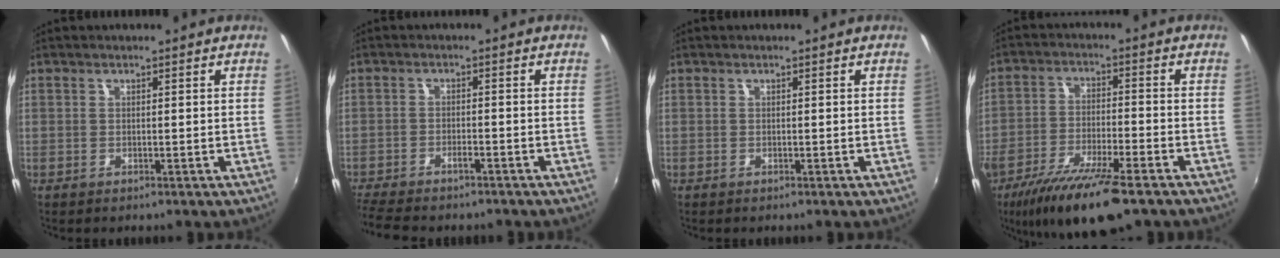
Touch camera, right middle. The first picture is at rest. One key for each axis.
{"total": 8.1, "fx": -7.0, "fy": 1.9, "fz": 3.5, "tx": -0.097, "ty": -0.022, "tz": -0.120}
{"total": 0.0}
{"total": 14.3, "fx": -10.0, "fy": 3.1, "fz": 9.7, "tx": -0.193, "ty": -0.039, "tz": -0.176}